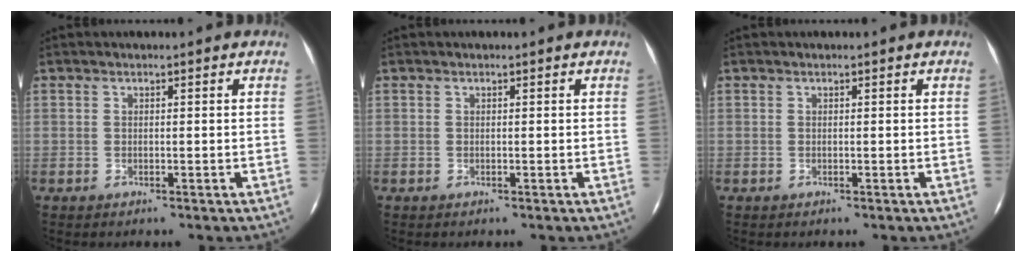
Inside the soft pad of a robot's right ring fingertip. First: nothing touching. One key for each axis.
{"total": 0.0}
{"total": 0.0}